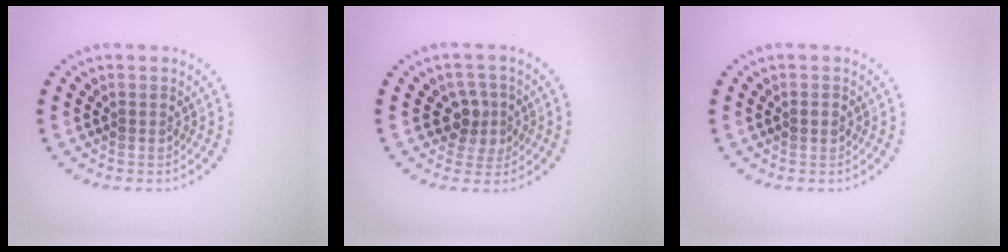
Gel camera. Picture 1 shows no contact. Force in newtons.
{"total": 2.7, "press": 2.4, "slide": 1.2}
{"total": 1.0, "press": 1.0, "slide": 0.1}